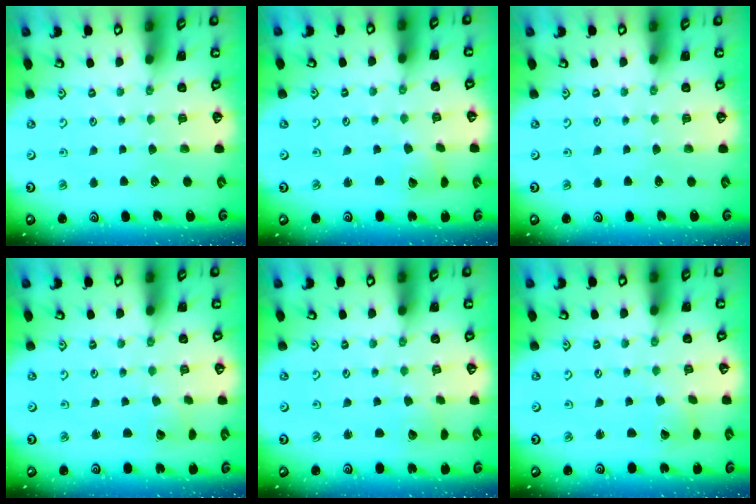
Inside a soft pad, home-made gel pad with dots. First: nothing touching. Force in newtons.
{"total": 2.8, "press": 2.8, "slide": 0.3}
{"total": 0.0}
{"total": 2.4, "press": 2.4, "slide": 0.2}
{"total": 2.4, "press": 2.4, "slide": 0.2}
{"total": 1.8, "press": 1.8, "slide": 0.1}